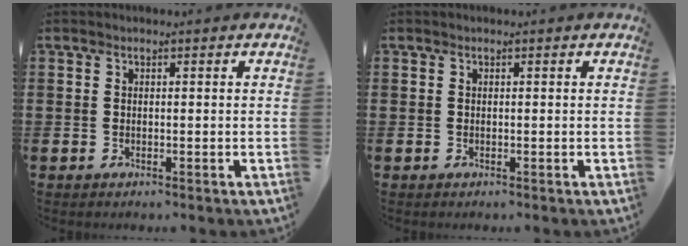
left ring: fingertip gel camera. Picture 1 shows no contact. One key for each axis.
{"total": 0.0}